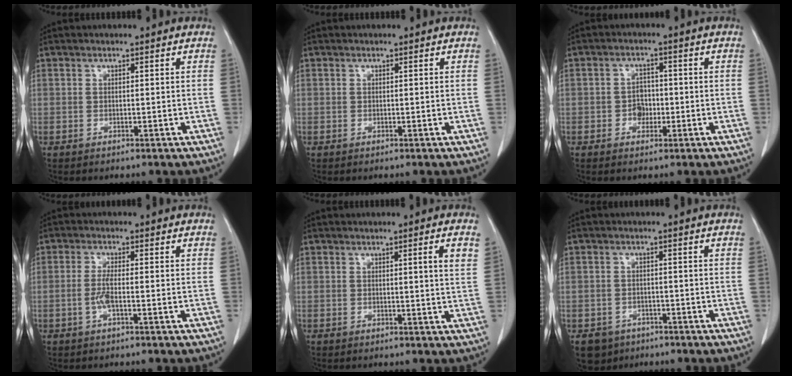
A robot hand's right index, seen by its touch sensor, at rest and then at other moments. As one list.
[{"total": 0.0}, {"total": 2.9, "force": [-0.7, 2.3, 1.6], "torque": [-0.020, 0.007, -0.011]}, {"total": 2.7, "force": [-0.7, 0.2, 2.6], "torque": [-0.058, -0.002, -0.017]}, {"total": 2.6, "force": [1.1, -0.3, 2.4], "torque": [-0.033, -0.004, 0.014]}, {"total": 4.2, "force": [-2.5, 3.4, 0.4], "torque": [-0.005, 0.007, -0.033]}]